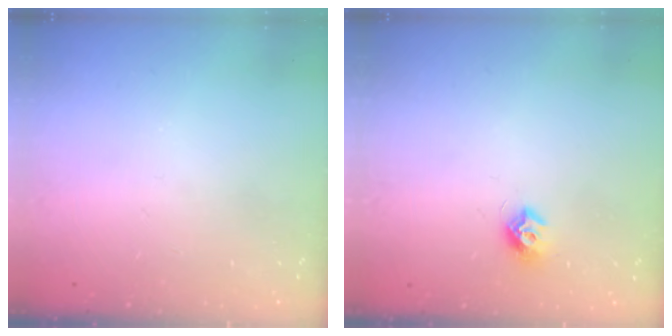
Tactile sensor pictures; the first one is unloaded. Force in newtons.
{"total": 7.7, "press": 7.7, "slide": 0.7}